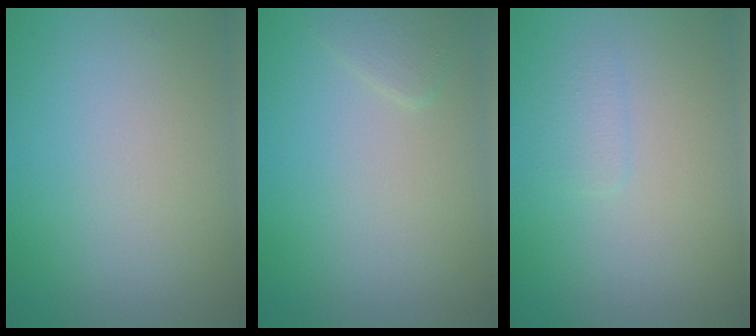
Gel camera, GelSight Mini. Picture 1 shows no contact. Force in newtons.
{"total": 1.2, "press": 1.2, "slide": 0.1}
{"total": 1.1, "press": 1.1, "slide": 0.1}